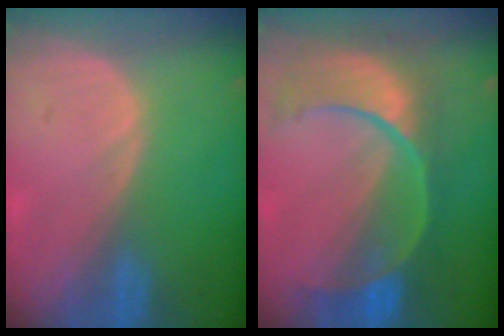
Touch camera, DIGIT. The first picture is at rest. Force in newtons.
{"total": 11.1, "press": 9.4, "slide": 6.0}